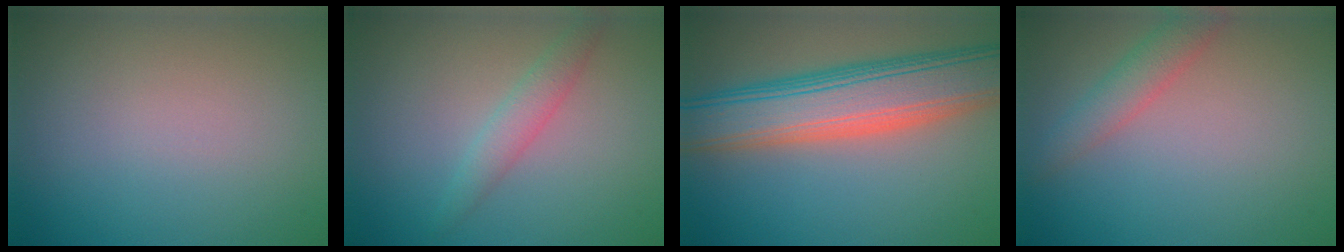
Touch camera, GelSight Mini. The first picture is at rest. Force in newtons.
{"total": 2.0, "press": 2.0, "slide": 0.0}
{"total": 9.8, "press": 9.8, "slide": 0.4}
{"total": 2.4, "press": 2.4, "slide": 0.1}